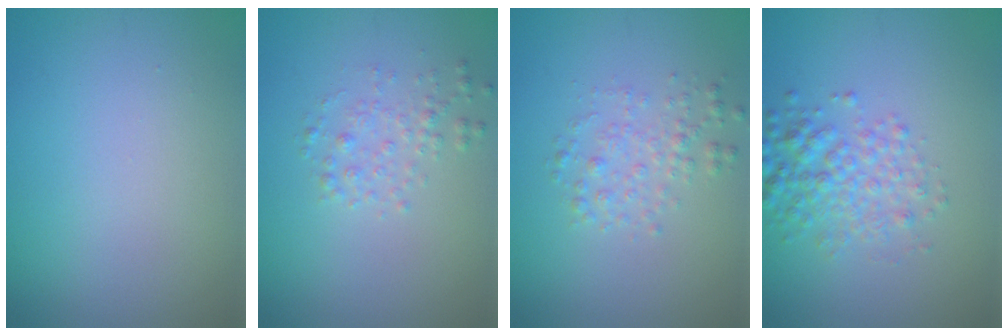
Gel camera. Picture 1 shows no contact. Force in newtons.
{"total": 1.6, "press": 1.6, "slide": 0.0}
{"total": 1.9, "press": 1.9, "slide": 0.0}
{"total": 3.4, "press": 3.4, "slide": 0.0}